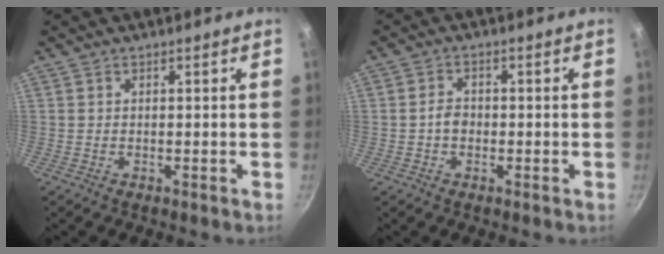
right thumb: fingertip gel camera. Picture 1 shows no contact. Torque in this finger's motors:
{"motor_torque": [-0.40, 0.39, 0.23, 0.48, -0.01]}